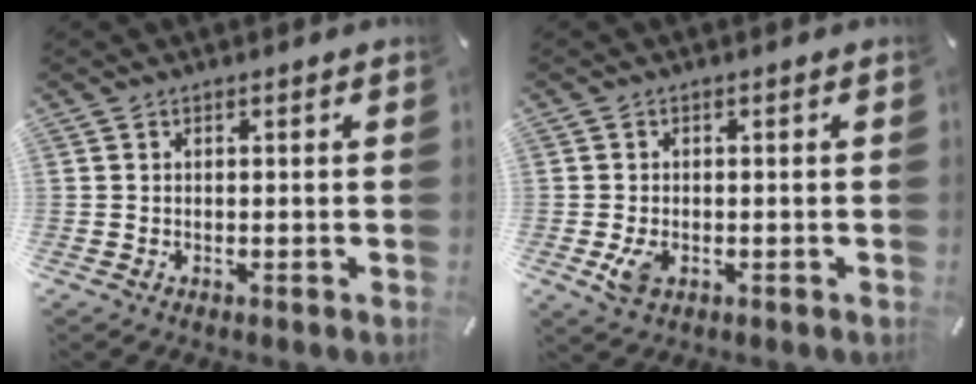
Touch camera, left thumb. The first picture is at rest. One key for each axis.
{"total": 3.9, "fx": -1.0, "fy": 2.6, "fz": 2.7, "tx": -0.065, "ty": -0.002, "tz": -0.020}